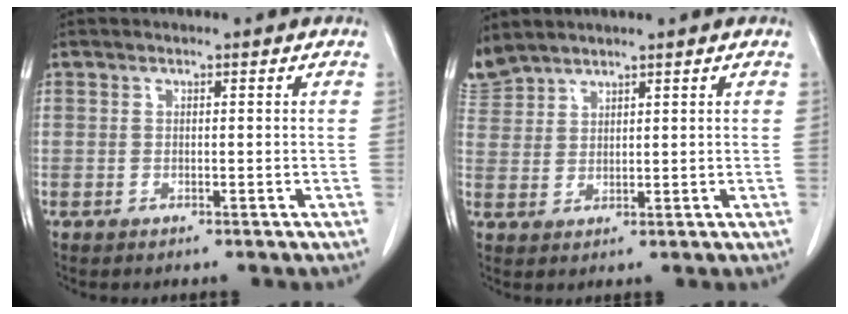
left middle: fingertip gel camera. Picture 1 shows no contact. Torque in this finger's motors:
{"motor_torque": [0.35, -1.20, 0.07, -0.07]}